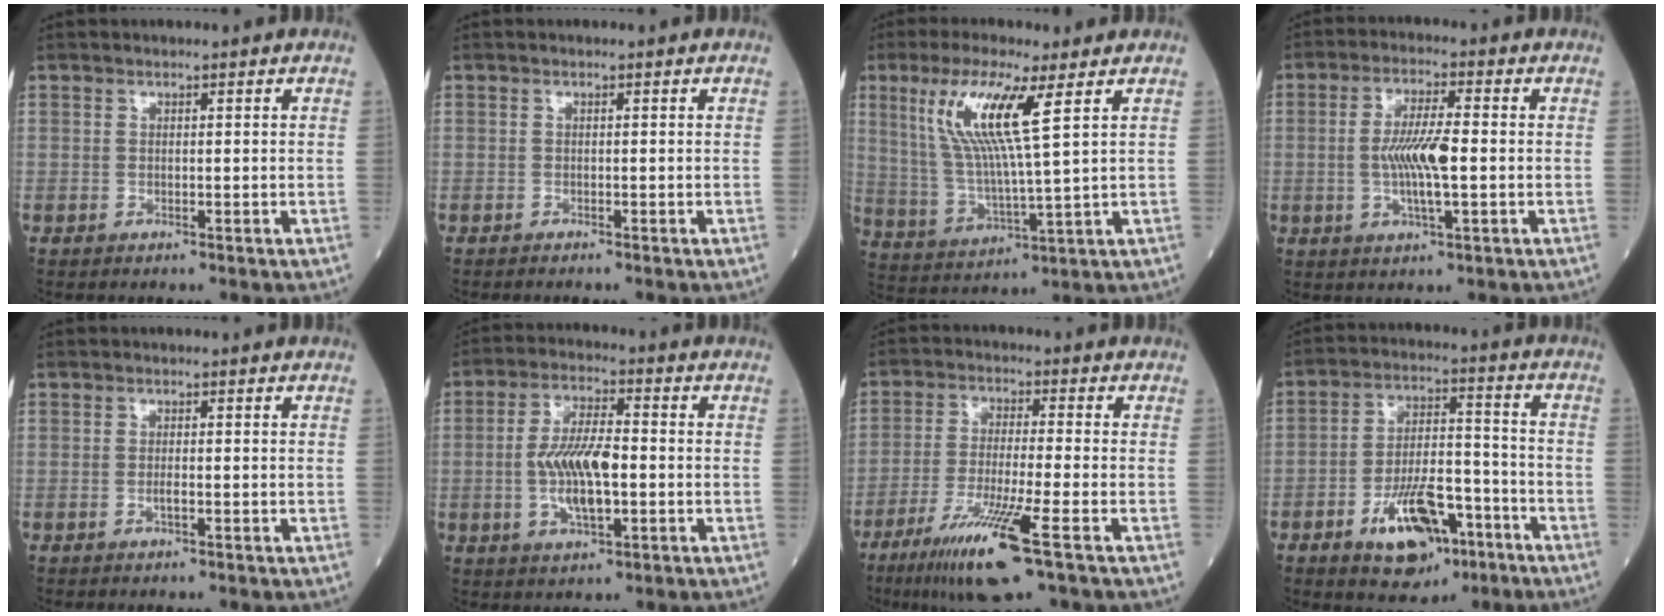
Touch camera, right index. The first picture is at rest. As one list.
[{"total": 1.0, "force": [-0.9, -0.1, 0.5], "torque": [-0.008, 0.000, -0.009]}, {"total": 11.8, "force": [4.8, 0.2, 10.8], "torque": [-0.234, -0.001, 0.097]}, {"total": 7.2, "force": [-0.6, 0.9, 7.1], "torque": [-0.142, -0.001, -0.012]}, {"total": 0.9, "force": [-0.3, 0.0, 0.8], "torque": [-0.020, 0.000, -0.004]}, {"total": 9.2, "force": [-1.1, 2.7, 8.7], "torque": [-0.177, 0.004, -0.020]}, {"total": 11.3, "force": [-6.1, -0.3, 9.5], "torque": [-0.191, -0.030, -0.108]}, {"total": 12.6, "force": [-6.6, 5.4, 9.2], "torque": [-0.161, 0.007, -0.101]}]